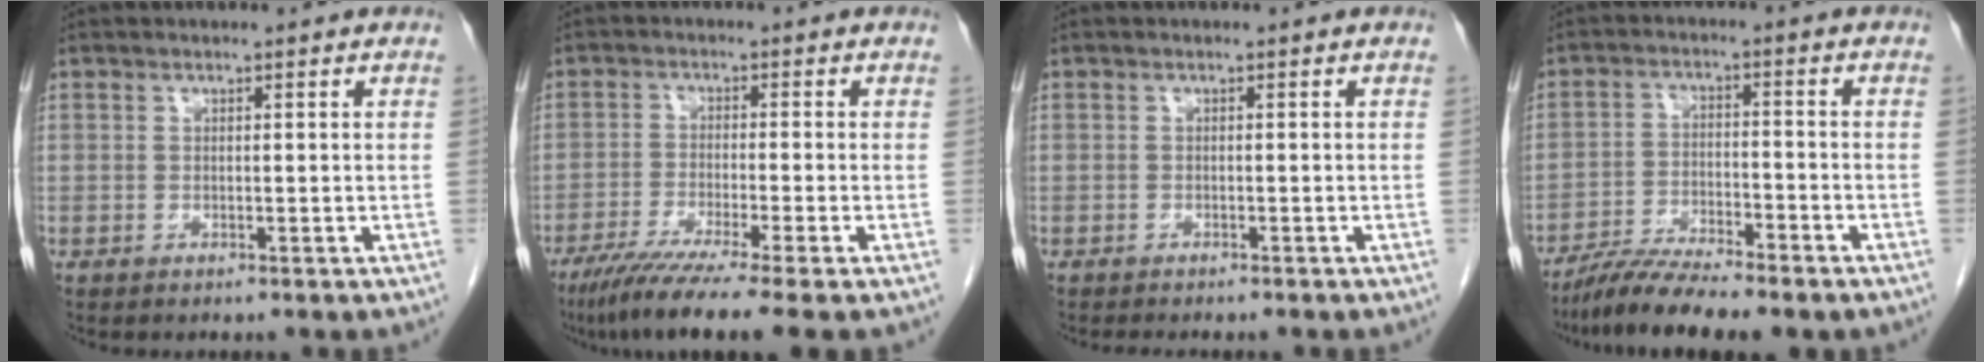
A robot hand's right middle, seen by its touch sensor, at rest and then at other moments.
{"total": 10.3, "force": [-7.7, -1.4, 6.8], "torque": [-0.101, -0.032, -0.122]}
{"total": 2.9, "force": [-2.5, 0.7, 1.3], "torque": [-0.020, -0.008, -0.029]}
{"total": 8.2, "force": [-7.0, 0.4, 4.3], "torque": [-0.076, -0.019, -0.121]}